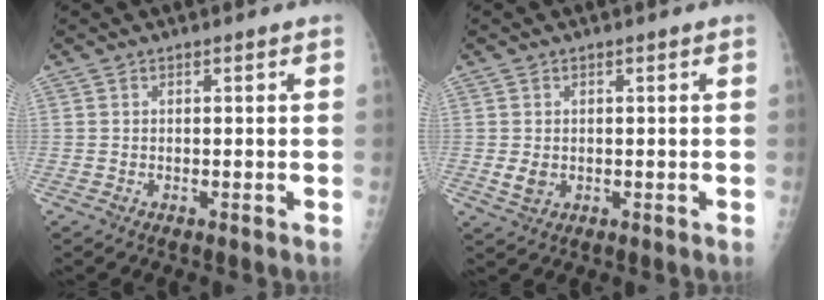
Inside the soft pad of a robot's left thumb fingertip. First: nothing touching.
{"total": 2.9, "force": [-0.1, 2.3, 1.8], "torque": [-0.028, -0.003, 0.003]}